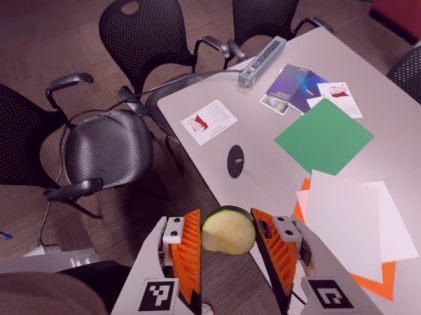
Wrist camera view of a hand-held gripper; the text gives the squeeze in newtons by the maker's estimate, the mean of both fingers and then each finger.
{"total": 4.4, "left": 4.0, "right": 4.8}